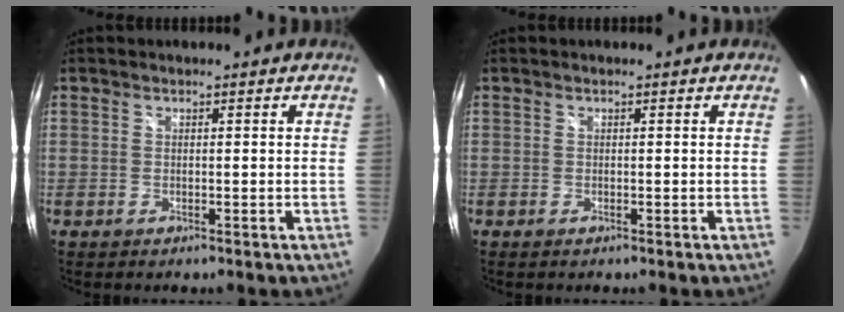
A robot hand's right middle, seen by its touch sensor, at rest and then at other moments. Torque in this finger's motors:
{"motor_torque": [1.63, -0.52, 0.05, -0.02]}